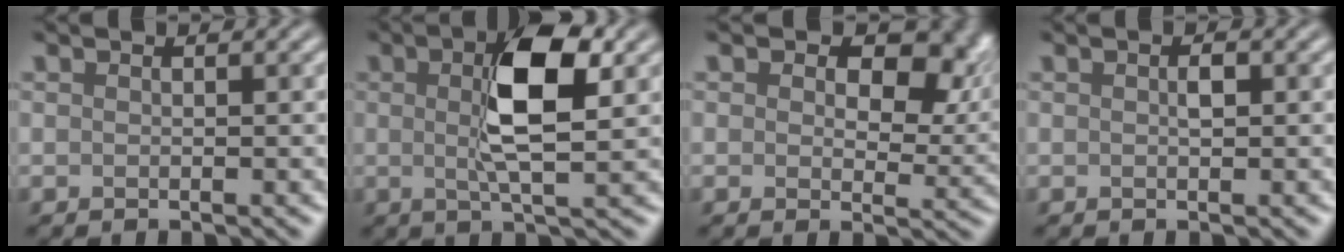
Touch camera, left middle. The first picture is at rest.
{"total": 7.0, "force": [1.4, 2.2, 6.5], "torque": [-0.112, 0.009, 0.020]}
{"total": 8.8, "force": [2.8, 5.5, 6.3], "torque": [-0.072, -0.008, 0.036]}
{"total": 1.0, "force": [0.2, 0.4, 0.9], "torque": [-0.014, 0.001, 0.002]}